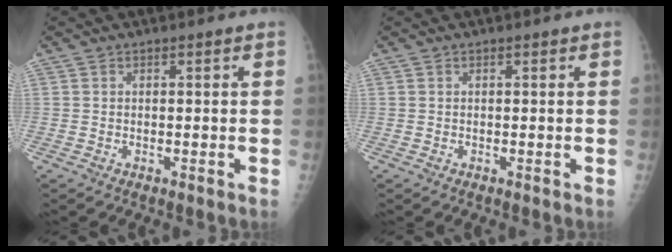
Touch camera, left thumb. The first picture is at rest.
{"total": 0.0}